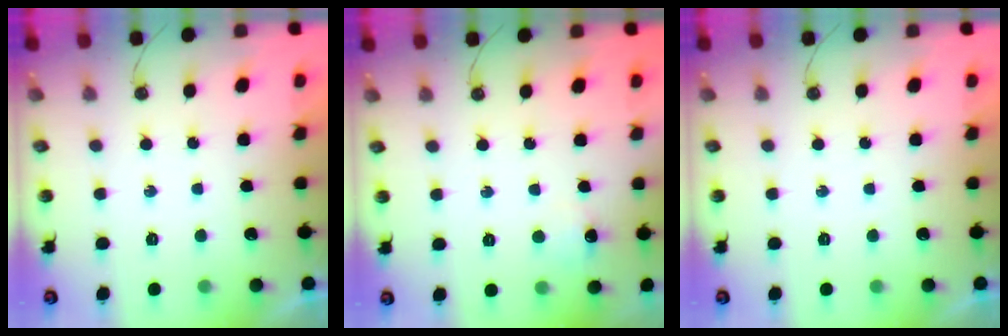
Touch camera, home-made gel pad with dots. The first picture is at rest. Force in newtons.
{"total": 6.6, "press": 6.6, "slide": 0.9}
{"total": 0.0}